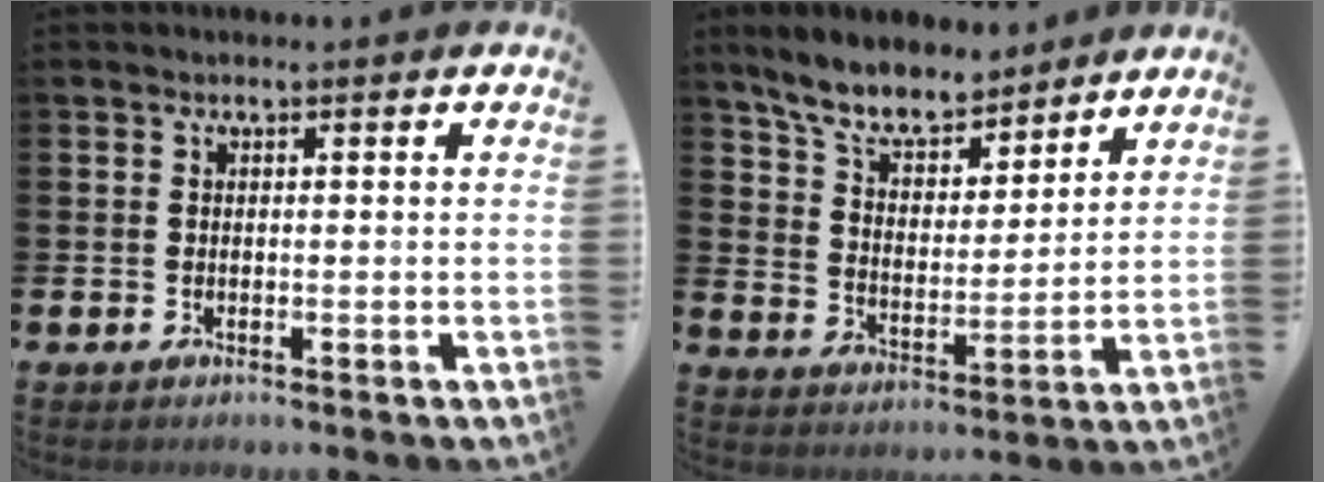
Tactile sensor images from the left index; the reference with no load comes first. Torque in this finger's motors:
{"motor_torque": [1.35, -0.79, 0.70, 0.21]}